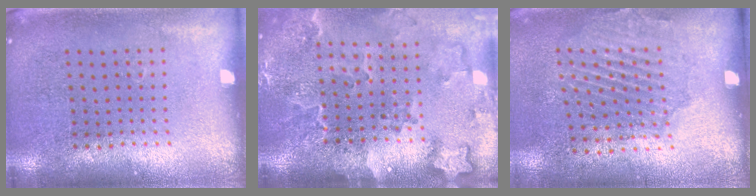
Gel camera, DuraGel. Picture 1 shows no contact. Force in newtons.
{"total": 2.9, "press": 2.3, "slide": 1.8}
{"total": 1.7, "press": 1.4, "slide": 0.8}